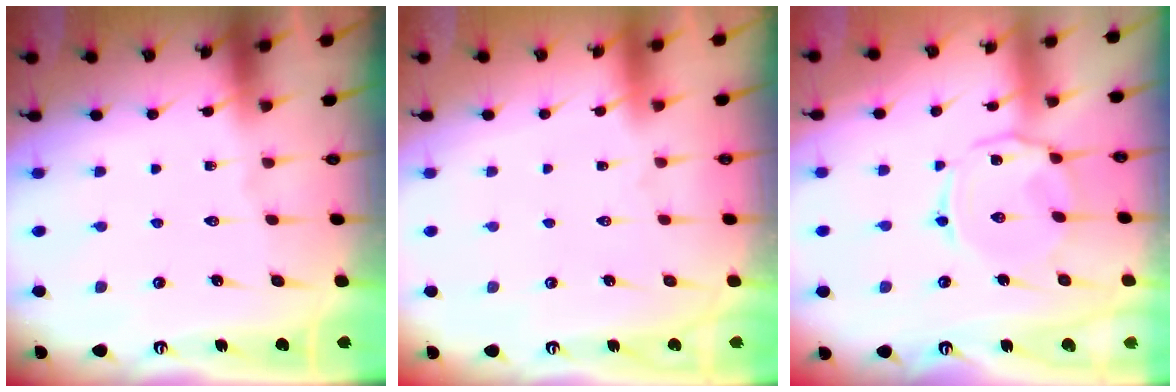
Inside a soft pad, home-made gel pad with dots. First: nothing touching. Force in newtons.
{"total": 1.6, "press": 1.6, "slide": 0.1}
{"total": 6.6, "press": 6.5, "slide": 0.6}